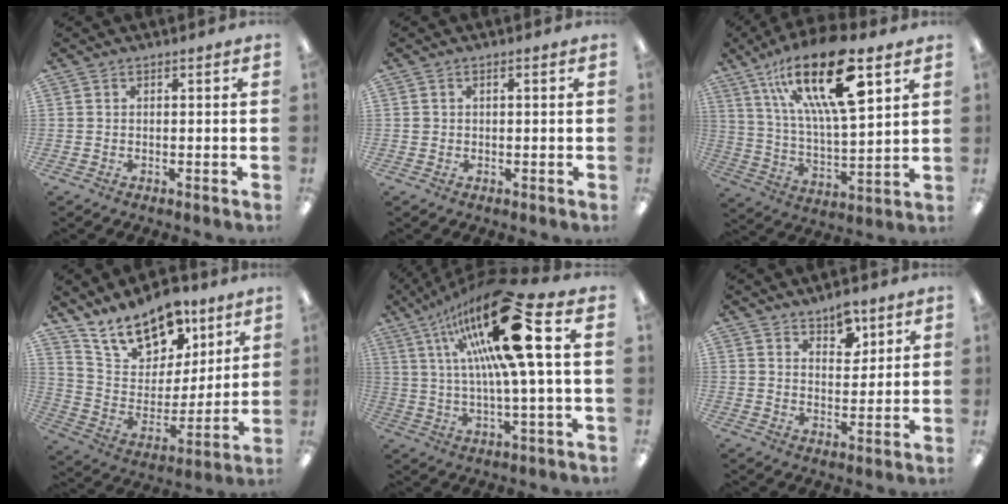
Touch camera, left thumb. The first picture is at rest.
{"total": 0.9, "force": [0.1, 0.8, 0.5], "torque": [-0.009, 0.006, -0.001]}
{"total": 23.3, "force": [12.7, 7.9, 17.9], "torque": [-0.316, -0.058, 0.205]}
{"total": 15.9, "force": [12.3, 8.1, 6.0], "torque": [-0.111, -0.077, 0.227]}
{"total": 24.0, "force": [8.9, 4.6, 21.8], "torque": [-0.388, -0.040, 0.127]}
{"total": 6.3, "force": [4.8, 3.2, 2.4], "torque": [-0.021, -0.028, 0.082]}